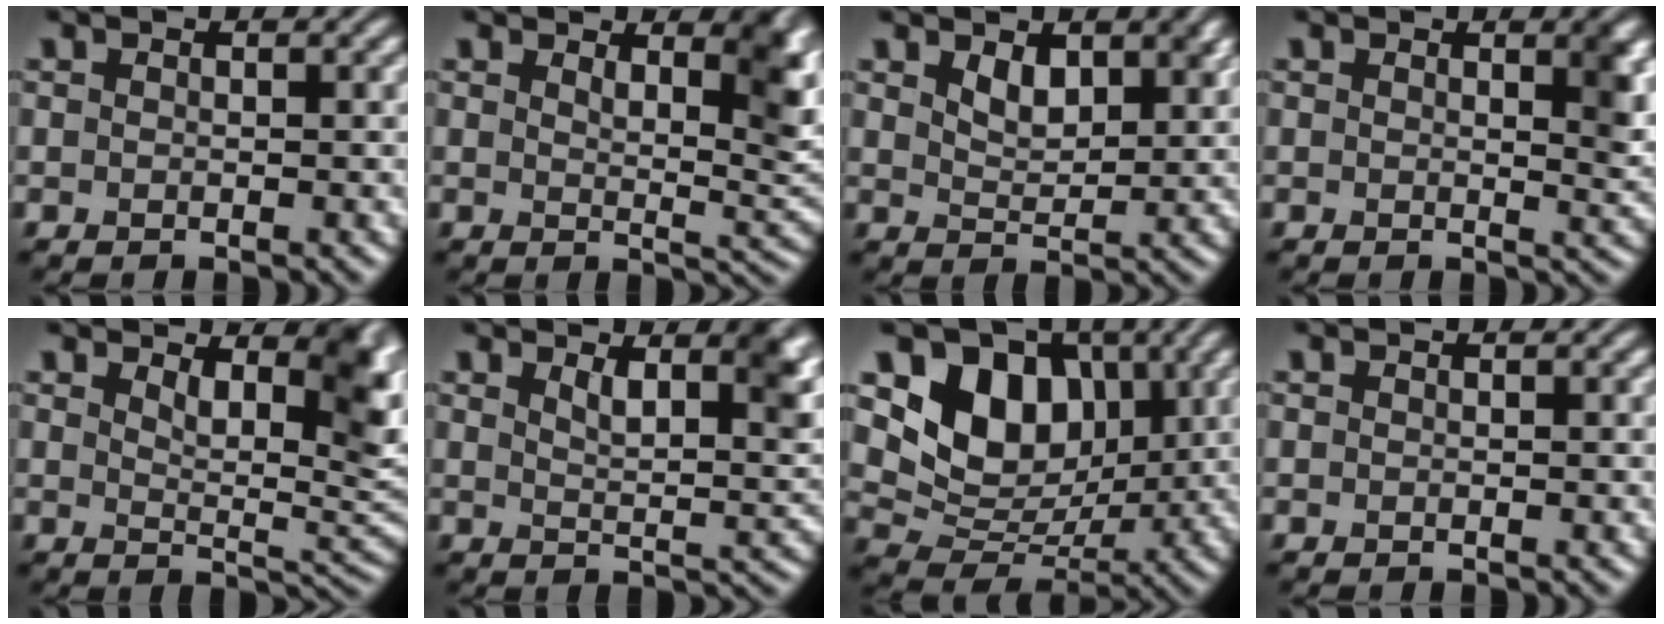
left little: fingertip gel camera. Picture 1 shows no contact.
{"total": 5.2, "force": [3.0, 1.7, 3.8], "torque": [-0.043, -0.007, 0.045]}
{"total": 2.9, "force": [1.7, 1.6, 1.8], "torque": [-0.038, -0.007, 0.033]}
{"total": 2.6, "force": [1.2, 0.7, 2.2], "torque": [-0.021, -0.003, 0.017]}
{"total": 7.5, "force": [3.8, 3.1, 5.7], "torque": [-0.076, -0.011, 0.059]}
{"total": 5.3, "force": [2.9, 1.8, 4.1], "torque": [-0.051, -0.002, 0.044]}
{"total": 8.6, "force": [2.9, 6.4, 4.9], "torque": [-0.083, -0.014, 0.044]}
{"total": 0.0}